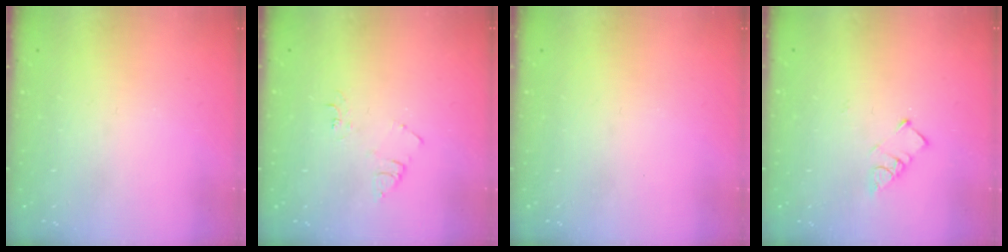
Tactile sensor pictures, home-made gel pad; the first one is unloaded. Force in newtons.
{"total": 5.7, "press": 5.7, "slide": 0.5}
{"total": 0.0}
{"total": 2.9, "press": 2.9, "slide": 0.0}